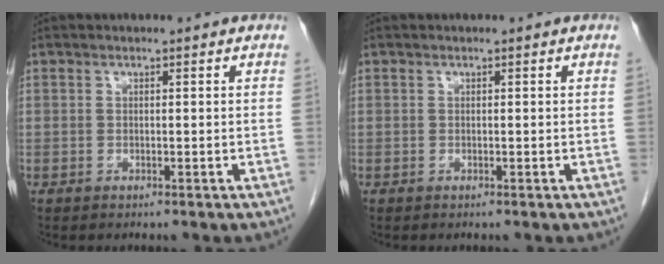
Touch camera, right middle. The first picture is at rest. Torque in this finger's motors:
{"motor_torque": [0.00, 0.00, 0.00, 0.00]}